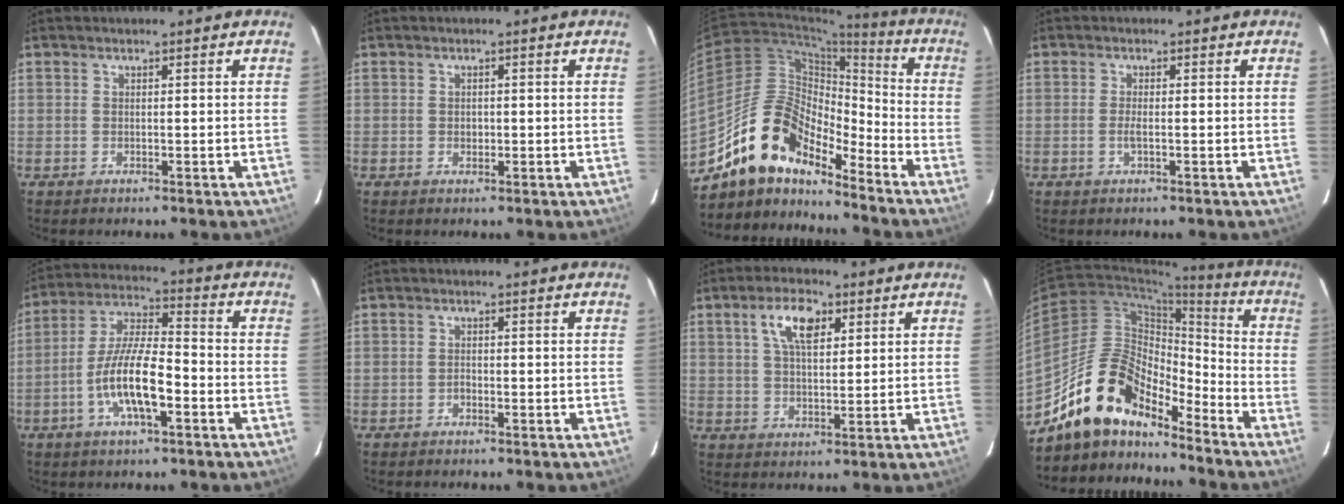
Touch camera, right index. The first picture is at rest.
{"total": 1.2, "force": [-0.2, 1.0, 0.5], "torque": [-0.008, 0.002, -0.002]}
{"total": 15.1, "force": [-12.4, 5.7, 6.4], "torque": [-0.115, 0.021, -0.234]}
{"total": 1.7, "force": [-0.5, 0.2, 1.6], "torque": [-0.033, -0.001, -0.010]}
{"total": 12.1, "force": [-4.5, 3.3, 10.7], "torque": [-0.219, 0.000, -0.086]}
{"total": 0.8, "force": [-0.6, 0.5, 0.3], "torque": [-0.005, 0.002, -0.011]}
{"total": 7.3, "force": [3.4, 3.2, 5.6], "torque": [-0.102, 0.015, 0.060]}
{"total": 15.9, "force": [-13.4, 5.9, 6.3], "torque": [-0.121, 0.023, -0.245]}